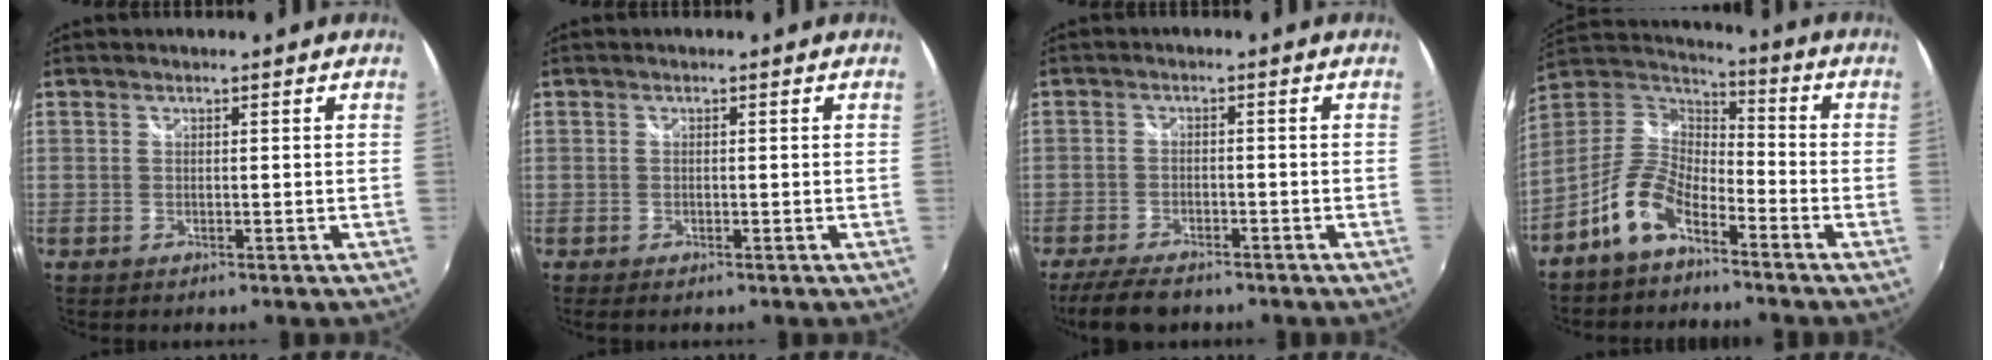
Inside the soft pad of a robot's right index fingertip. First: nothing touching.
{"total": 0.7, "force": [-0.3, 0.5, 0.4], "torque": [-0.011, -0.003, -0.008]}
{"total": 8.0, "force": [-6.4, 2.7, 3.9], "torque": [-0.100, -0.019, -0.113]}
{"total": 10.7, "force": [-6.6, 5.0, 6.7], "torque": [-0.148, 0.016, -0.134]}